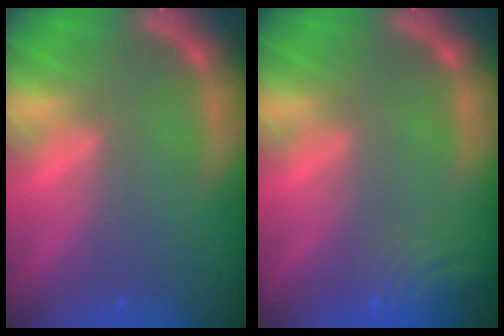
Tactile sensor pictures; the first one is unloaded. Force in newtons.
{"total": 5.6}